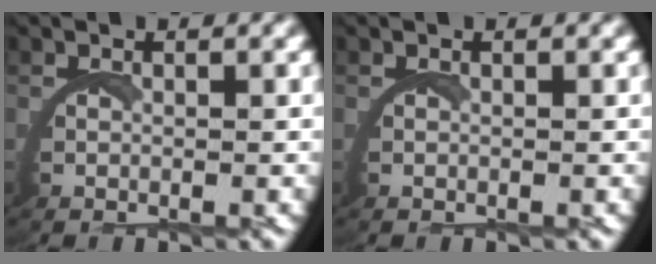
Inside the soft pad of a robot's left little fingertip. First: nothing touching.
{"total": 0.0}